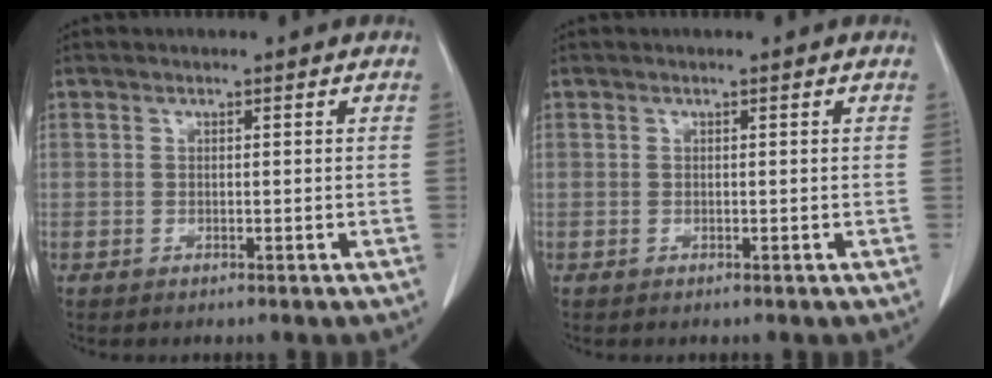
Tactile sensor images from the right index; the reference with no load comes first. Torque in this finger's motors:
{"motor_torque": [0.00, 0.00, 0.00, 0.00]}